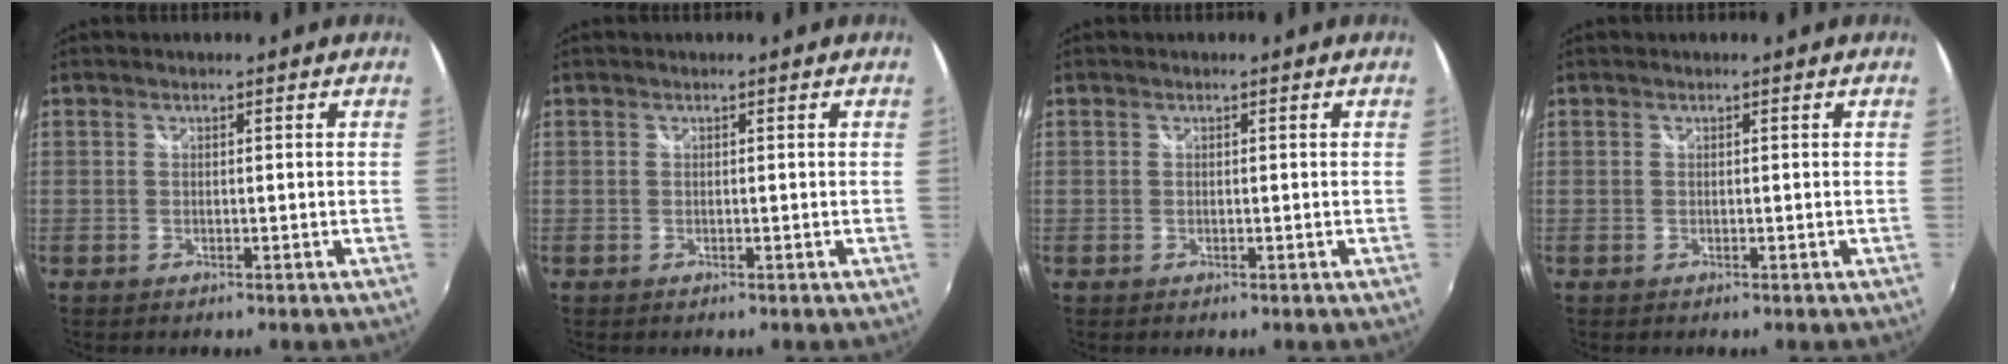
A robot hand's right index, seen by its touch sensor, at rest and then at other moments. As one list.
[{"total": 0.0}, {"total": 0.0}, {"total": 0.0}]